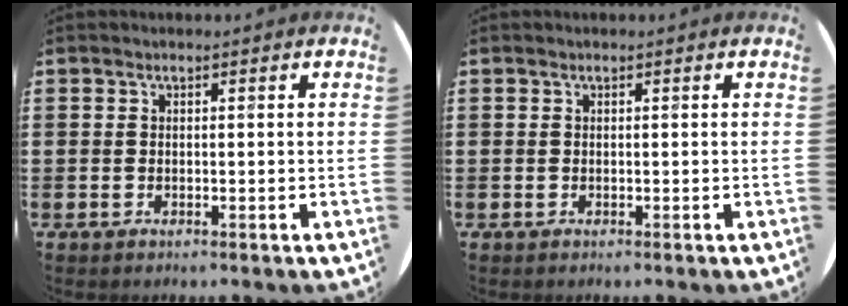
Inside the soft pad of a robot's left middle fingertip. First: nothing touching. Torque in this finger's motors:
{"motor_torque": [-0.07, -0.11, -0.03, -0.01]}